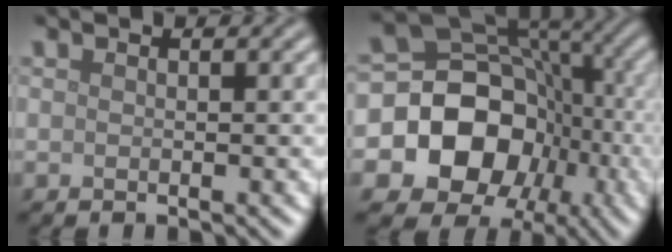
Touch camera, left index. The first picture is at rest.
{"total": 15.7, "force": [-3.6, 13.4, 7.4], "torque": [-0.124, -0.001, -0.087]}